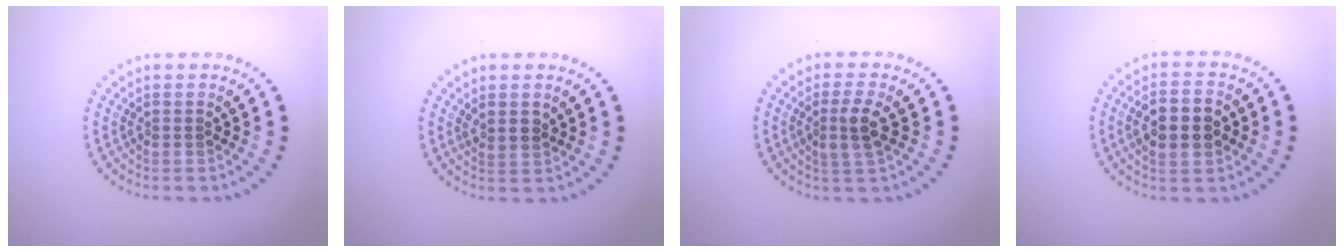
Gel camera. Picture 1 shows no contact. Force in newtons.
{"total": 1.1, "press": 0.9, "slide": 0.6}
{"total": 2.6, "press": 2.4, "slide": 1.1}
{"total": 4.1, "press": 4.1, "slide": 0.3}